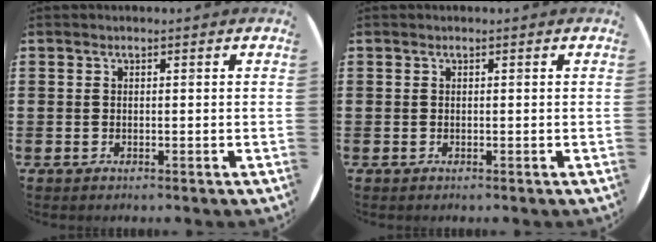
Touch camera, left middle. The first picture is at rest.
{"total": 0.0}